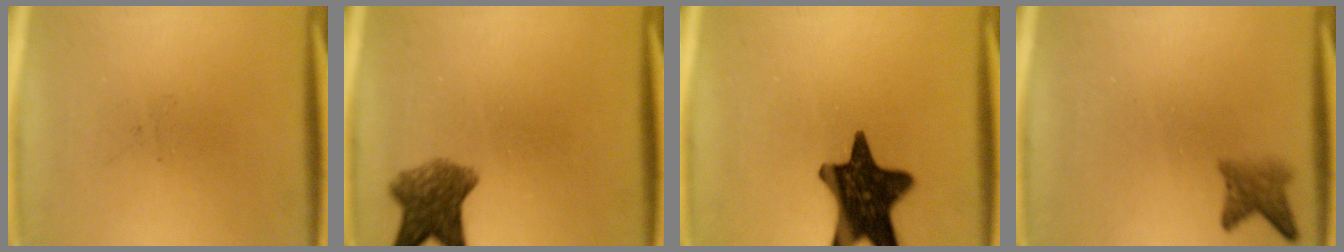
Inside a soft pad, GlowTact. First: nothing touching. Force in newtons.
{"total": 6.5}
{"total": 15.6}
{"total": 2.8}